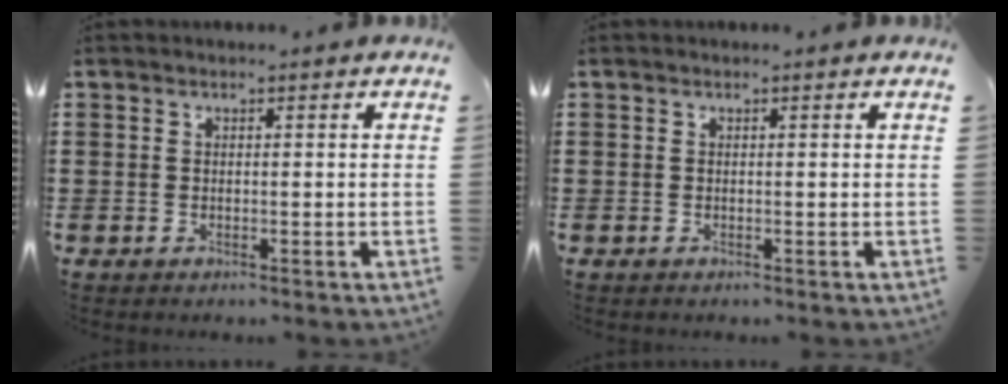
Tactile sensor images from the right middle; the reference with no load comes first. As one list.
[{"total": 0.0}]